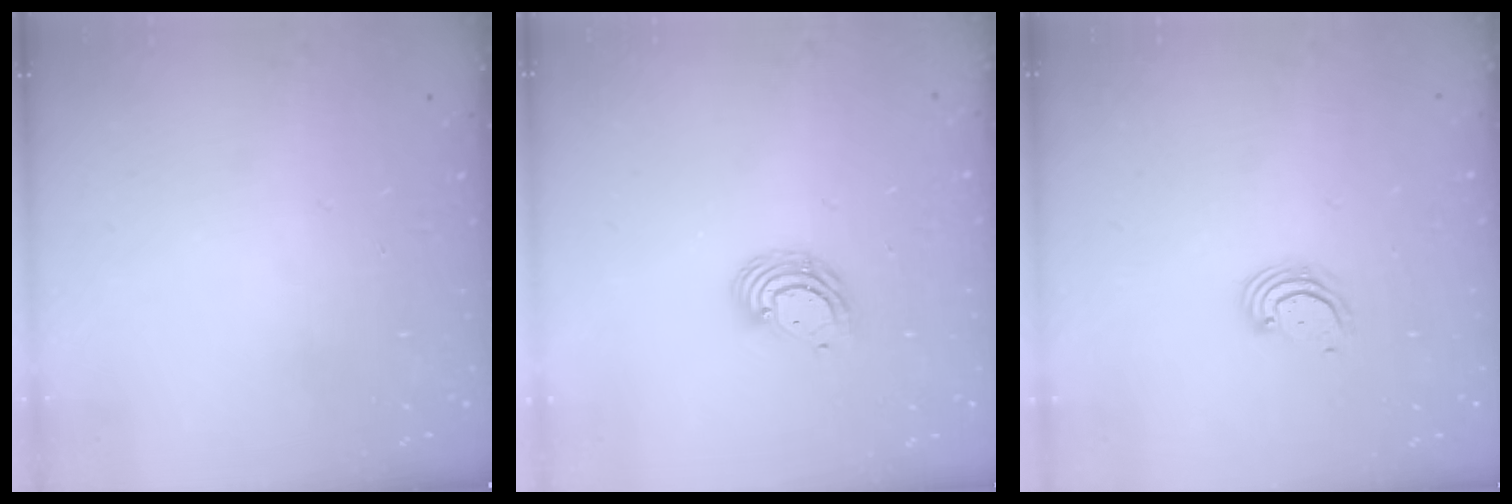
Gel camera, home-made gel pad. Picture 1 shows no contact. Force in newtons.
{"total": 5.8, "press": 5.8, "slide": 0.4}
{"total": 2.7, "press": 2.6, "slide": 0.6}